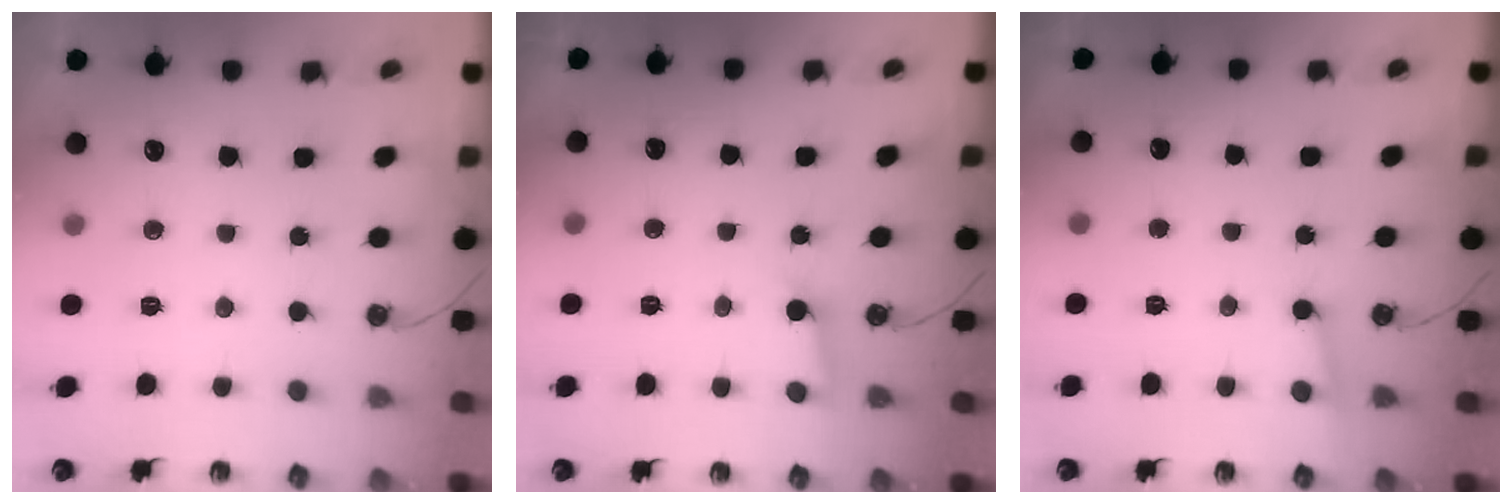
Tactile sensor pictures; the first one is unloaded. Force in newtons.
{"total": 2.6, "press": 2.6, "slide": 0.3}
{"total": 3.2, "press": 3.1, "slide": 0.8}